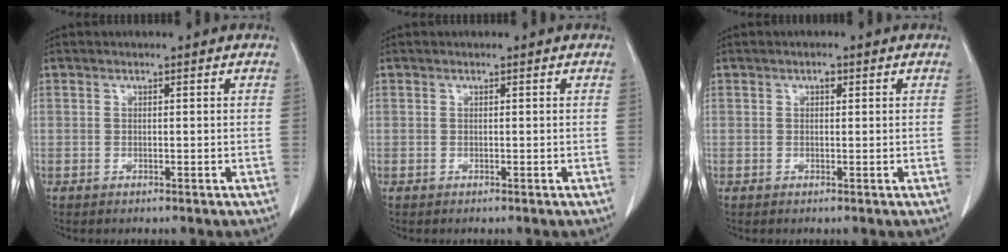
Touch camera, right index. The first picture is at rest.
{"total": 0.0}
{"total": 0.8, "force": [0.3, 0.5, 0.6], "torque": [-0.008, 0.000, 0.004]}